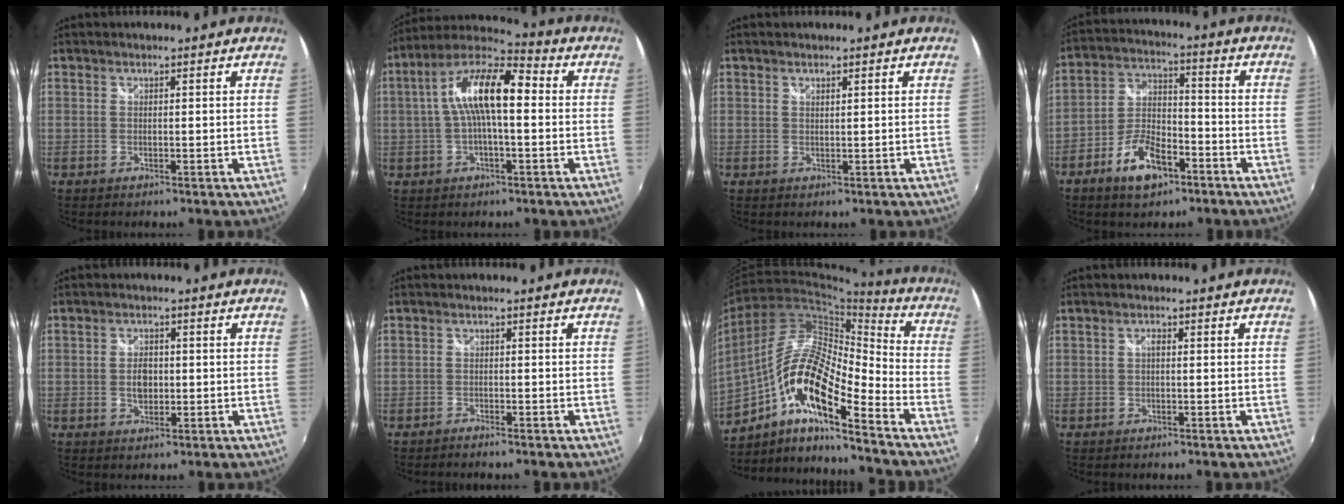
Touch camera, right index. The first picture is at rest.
{"total": 13.5, "force": [0.9, 4.6, 12.6], "torque": [-0.237, 0.026, 0.007]}
{"total": 0.7, "force": [0.5, 0.1, 0.4], "torque": [-0.006, 0.001, 0.009]}
{"total": 10.2, "force": [-6.0, 5.0, 6.6], "torque": [-0.131, 0.017, -0.103]}
{"total": 3.4, "force": [-0.3, 2.4, 2.4], "torque": [-0.040, 0.002, -0.005]}
{"total": 1.5, "force": [-1.4, 0.1, 0.5], "torque": [-0.021, -0.006, -0.028]}
{"total": 17.3, "force": [-8.3, 4.5, 14.4], "torque": [-0.256, -0.004, -0.168]}
{"total": 0.8, "force": [-0.1, 0.3, 0.8], "torque": [-0.014, 0.004, -0.004]}